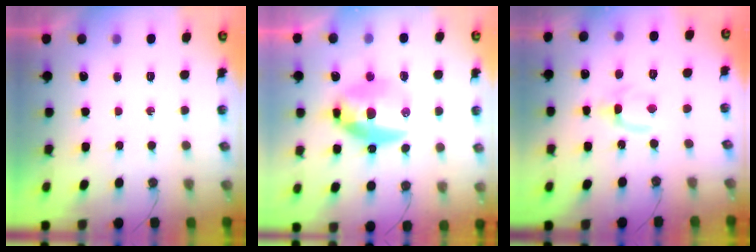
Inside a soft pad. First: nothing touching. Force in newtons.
{"total": 16.8, "press": 14.7, "slide": 8.2}
{"total": 2.8, "press": 2.8, "slide": 0.2}